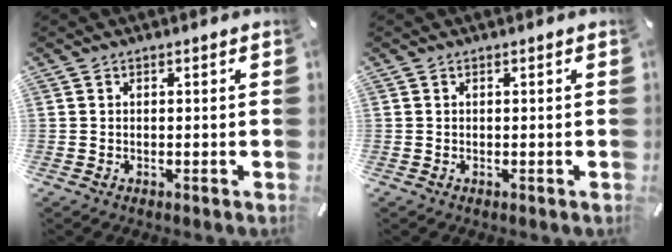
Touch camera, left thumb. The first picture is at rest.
{"total": 0.0}